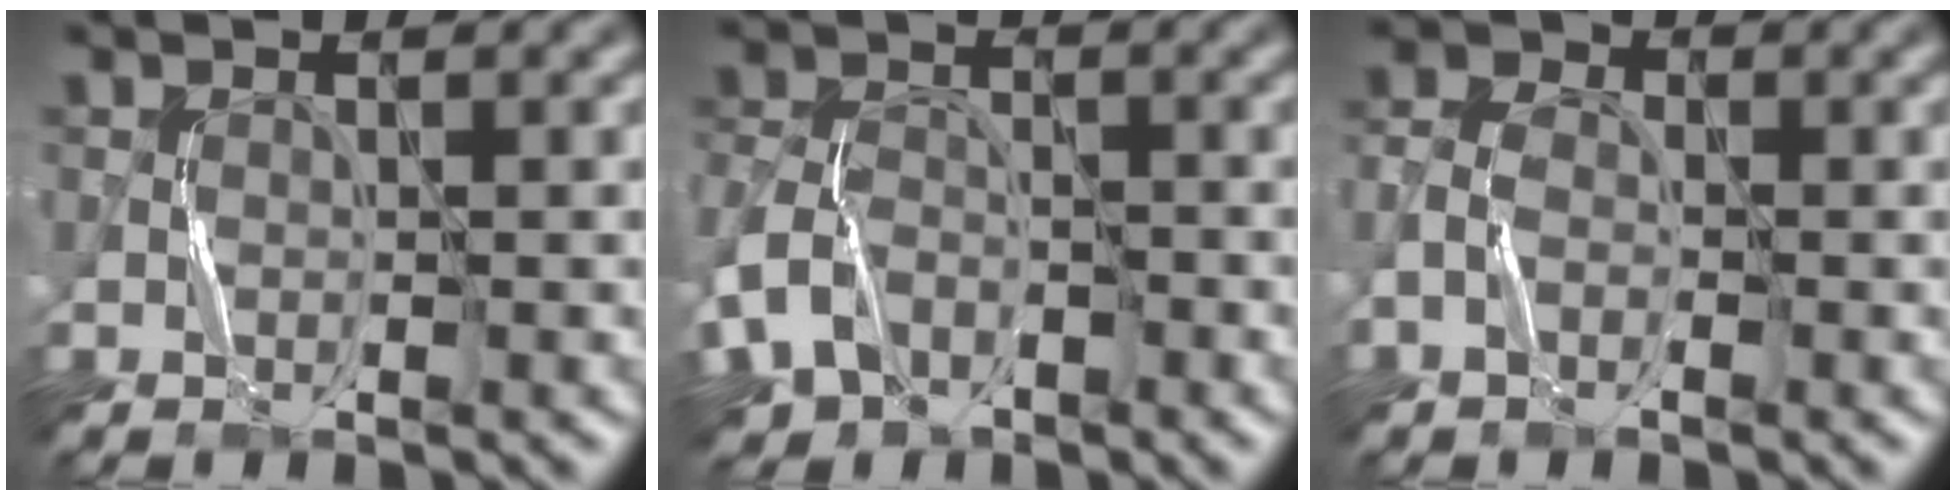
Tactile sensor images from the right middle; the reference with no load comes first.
{"total": 5.7, "force": [-2.9, 3.9, 2.9], "torque": [-0.070, -0.004, -0.063]}
{"total": 2.8, "force": [-1.2, 1.9, 1.7], "torque": [-0.040, 0.006, -0.033]}